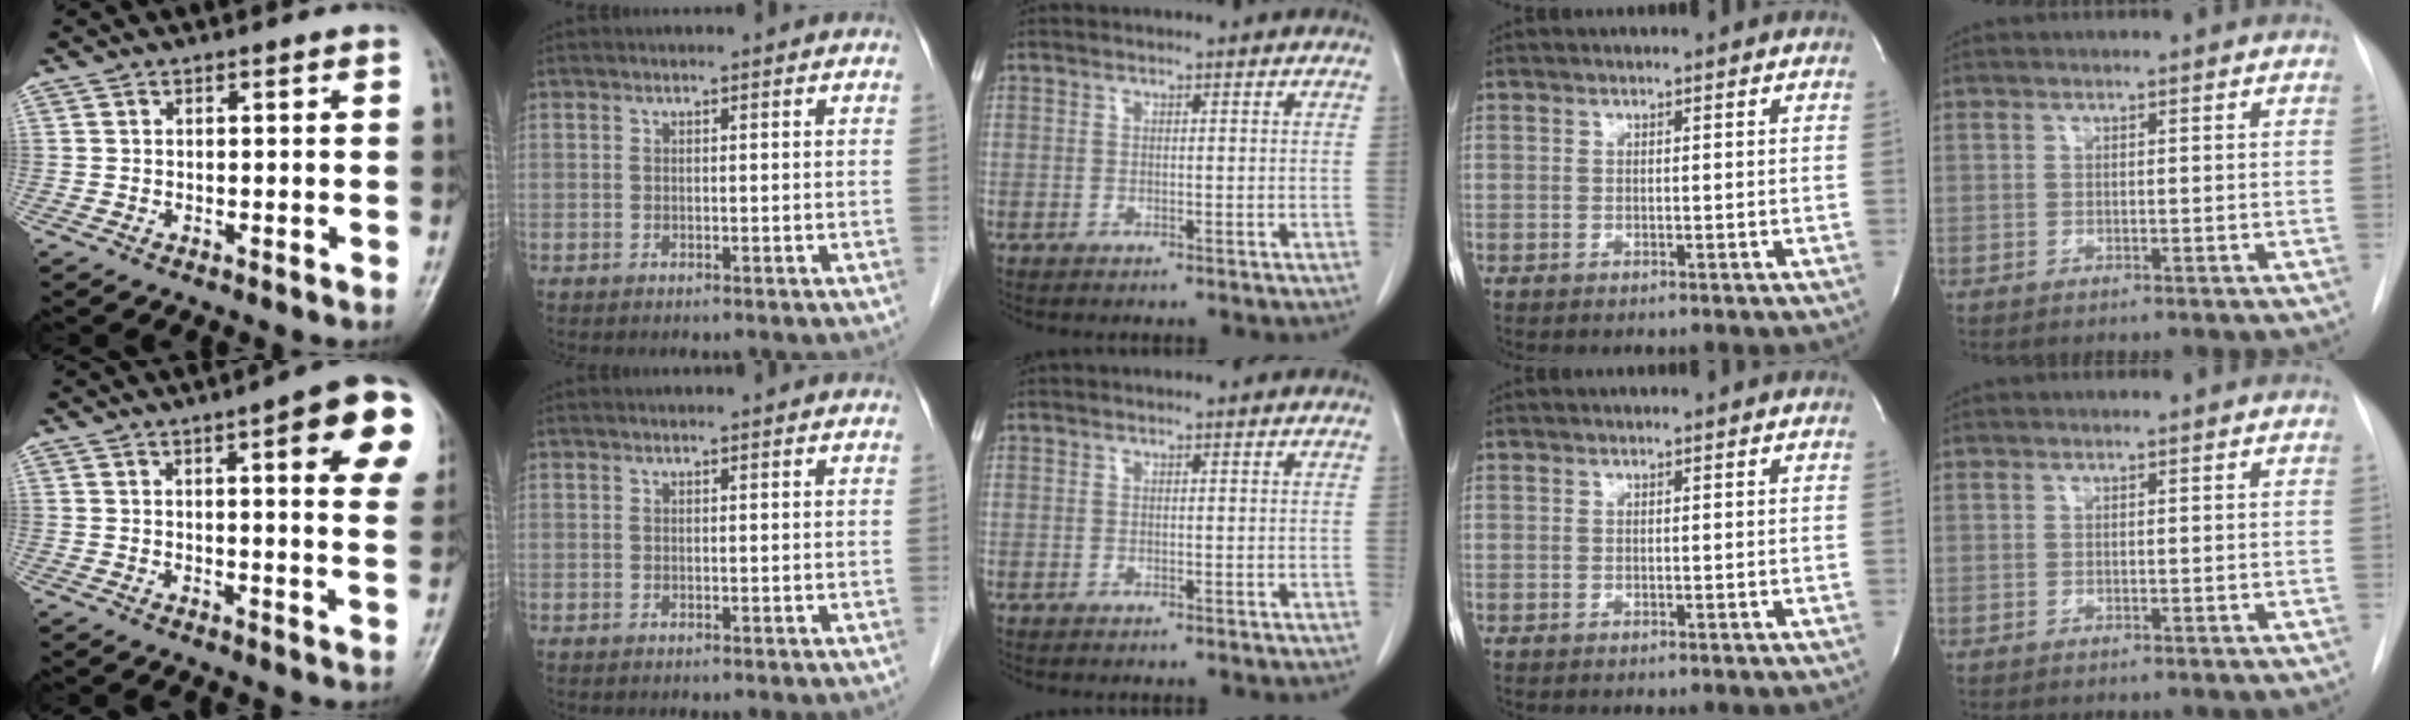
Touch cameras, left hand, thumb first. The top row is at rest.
{"thumb": {"total": 14.0, "force": [5.3, 3.0, 12.6], "torque": [-0.128, -0.012, 0.056]}, "index": {"total": 1.3, "force": [1.2, 0.1, 0.3], "torque": [-0.010, 0.009, 0.014]}}